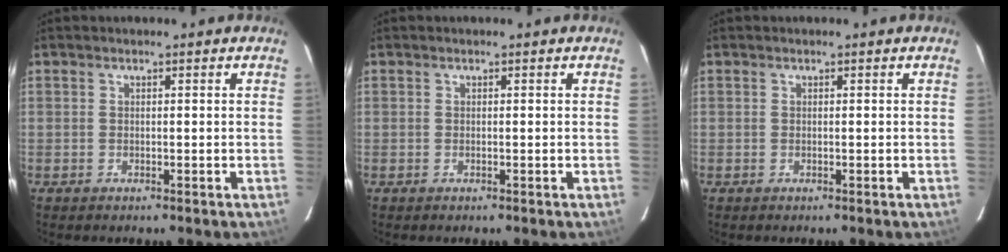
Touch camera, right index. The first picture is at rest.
{"total": 0.0}
{"total": 0.0}